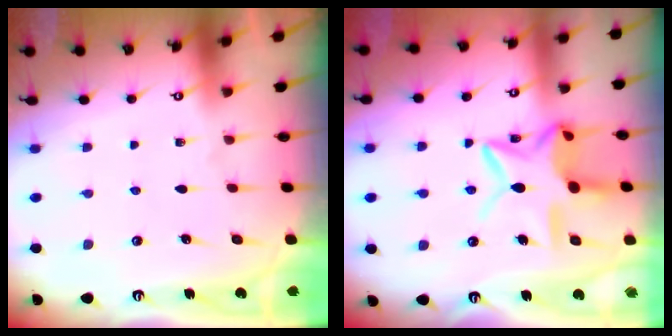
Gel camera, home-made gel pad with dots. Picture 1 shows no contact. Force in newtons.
{"total": 13.6, "press": 13.6, "slide": 1.1}